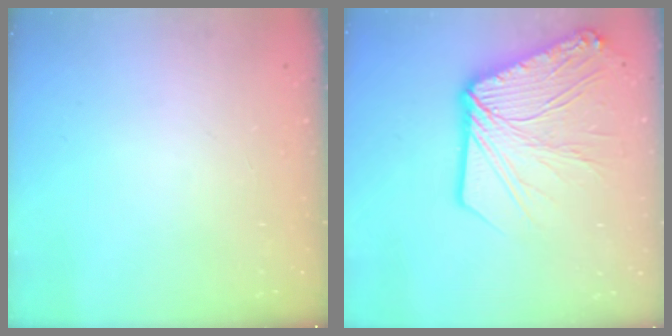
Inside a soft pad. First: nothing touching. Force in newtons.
{"total": 20.8, "press": 20.6, "slide": 2.7}